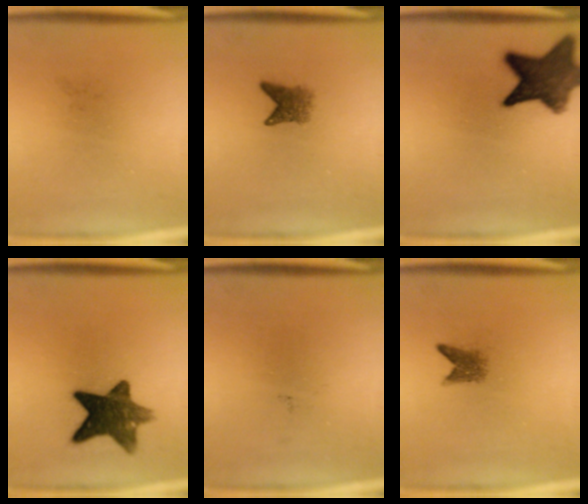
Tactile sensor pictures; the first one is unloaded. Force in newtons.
{"total": 2.8}
{"total": 11.6}
{"total": 11.3}
{"total": 0.0}
{"total": 2.3}